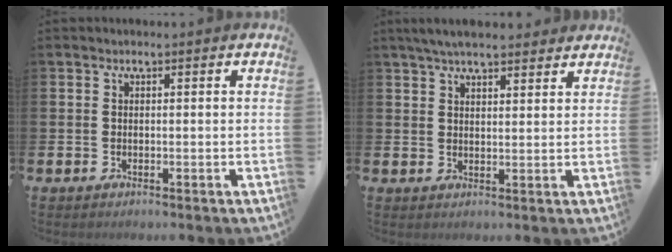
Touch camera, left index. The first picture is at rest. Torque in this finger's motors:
{"motor_torque": [1.10, -1.04, 0.50, 0.21]}